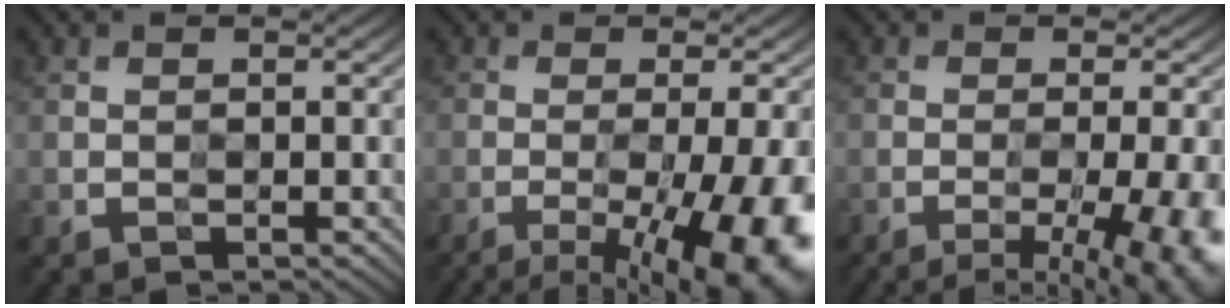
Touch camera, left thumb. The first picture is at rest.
{"total": 15.1, "force": [-6.8, 4.7, 12.7], "torque": [-0.171, -0.018, -0.081]}
{"total": 11.9, "force": [-5.7, 3.6, 9.8], "torque": [-0.112, -0.003, -0.065]}